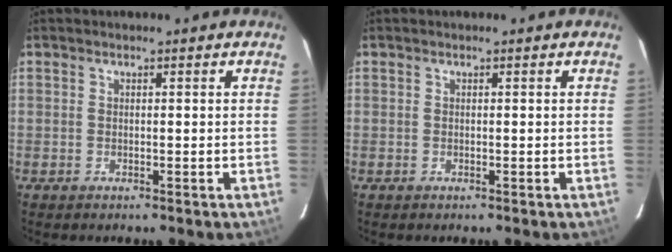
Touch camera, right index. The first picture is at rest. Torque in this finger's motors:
{"motor_torque": [0.00, 0.00, 0.02, 0.00]}